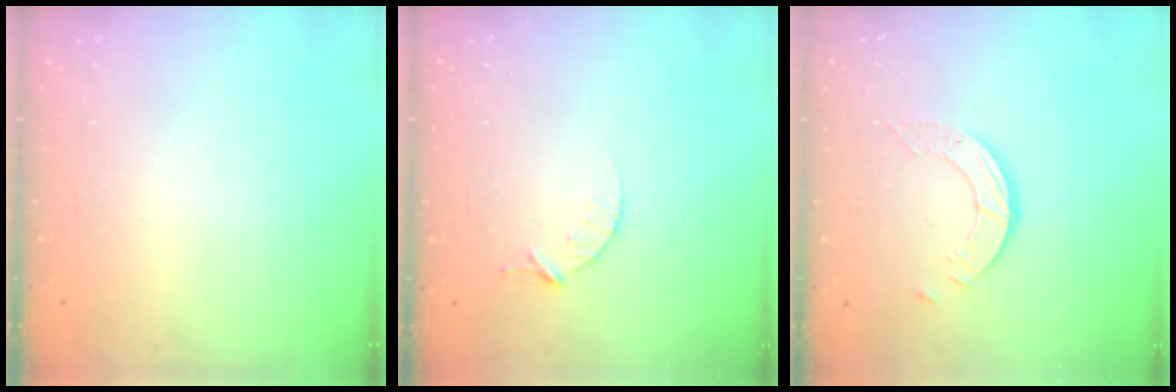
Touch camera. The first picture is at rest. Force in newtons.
{"total": 3.8, "press": 3.7, "slide": 0.5}
{"total": 3.6, "press": 3.5, "slide": 0.4}